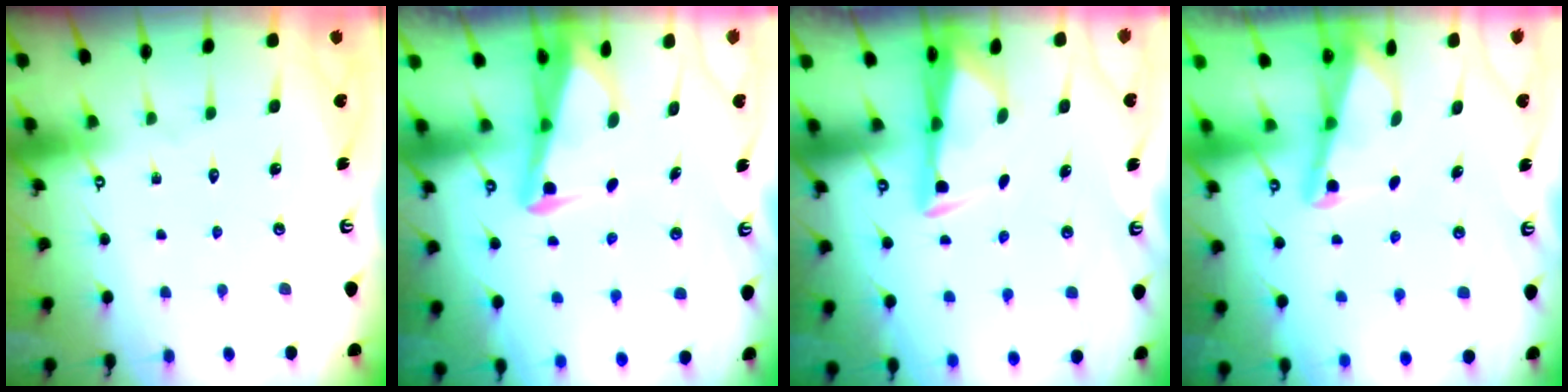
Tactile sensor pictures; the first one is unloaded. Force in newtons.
{"total": 4.4, "press": 4.2, "slide": 1.2}
{"total": 2.9, "press": 2.7, "slide": 0.9}
{"total": 2.1, "press": 2.0, "slide": 0.3}